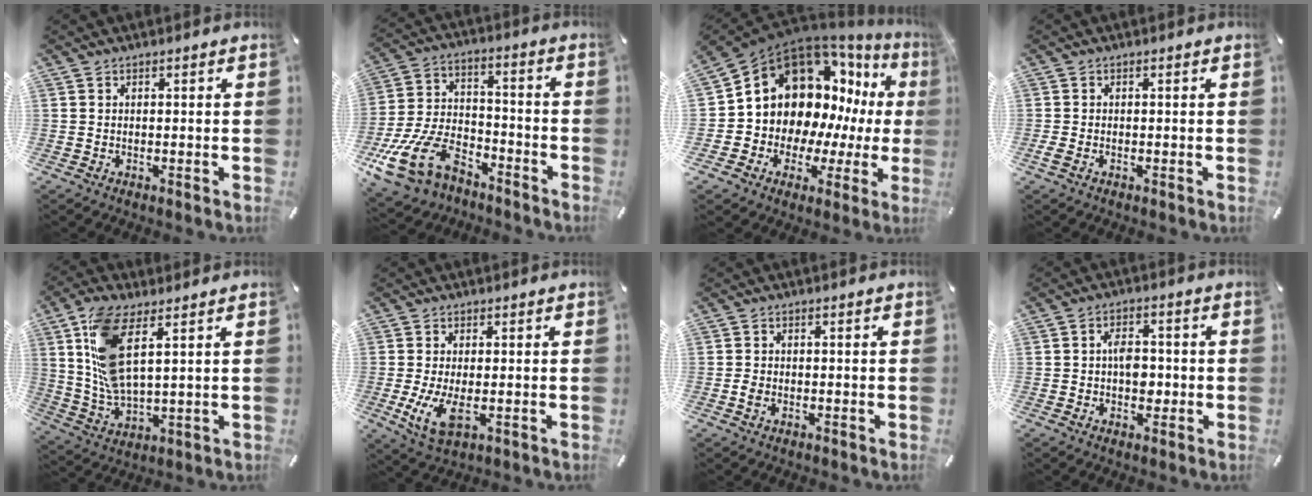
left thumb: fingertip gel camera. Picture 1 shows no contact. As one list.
[{"total": 16.7, "force": [-9.9, 9.6, 9.4], "torque": [-0.189, 0.052, -0.173]}, {"total": 15.2, "force": [5.7, 12.3, 6.8], "torque": [-0.110, -0.077, 0.115]}, {"total": 1.2, "force": [-0.6, 0.6, 0.9], "torque": [-0.022, -0.003, -0.012]}, {"total": 12.6, "force": [5.1, 5.3, 10.2], "torque": [-0.232, -0.011, 0.095]}, {"total": 7.2, "force": [-0.8, 3.3, 6.4], "torque": [-0.138, -0.018, -0.015]}, {"total": 1.2, "force": [-0.4, 0.8, 0.8], "torque": [-0.014, 0.002, -0.009]}, {"total": 5.4, "force": [-0.8, 3.7, 3.9], "torque": [-0.045, 0.002, -0.018]}]